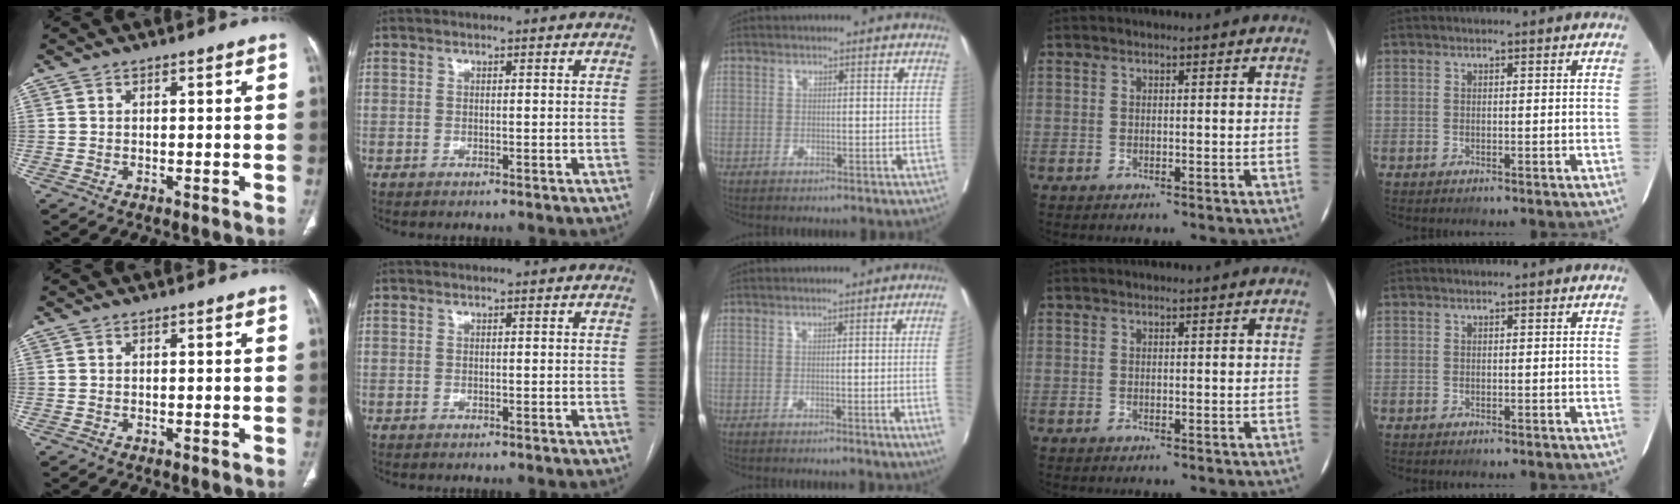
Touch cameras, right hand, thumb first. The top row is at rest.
{"middle": {"total": 8.0, "force": [-1.0, -2.3, 7.6], "torque": [-0.085, -0.018, -0.012]}}